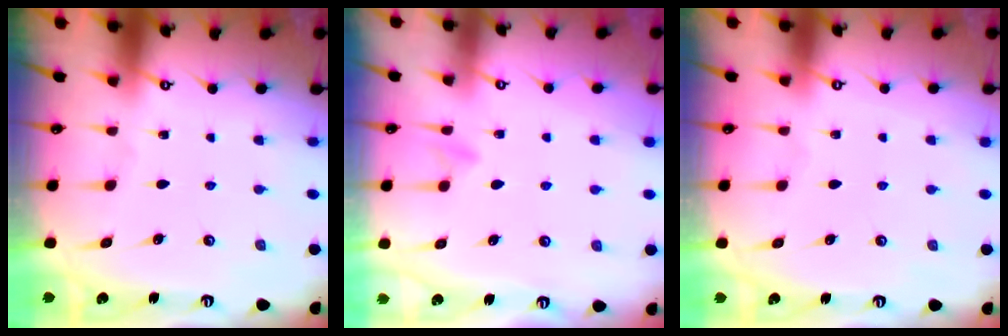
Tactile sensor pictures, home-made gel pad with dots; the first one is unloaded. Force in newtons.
{"total": 5.6, "press": 5.6, "slide": 0.7}
{"total": 3.9, "press": 3.9, "slide": 0.1}